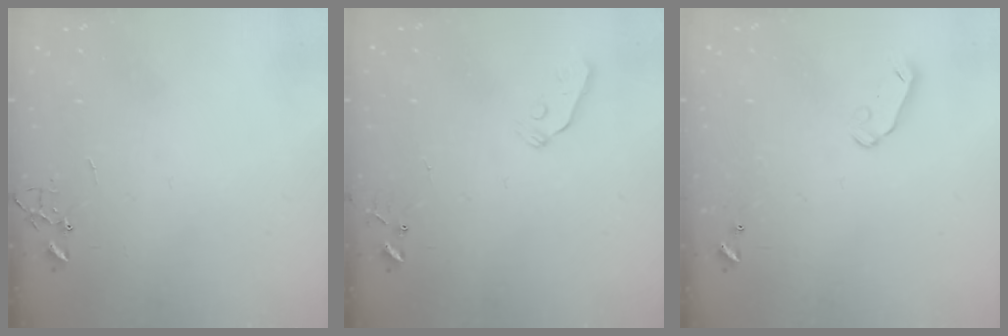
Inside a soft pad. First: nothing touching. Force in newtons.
{"total": 3.2, "press": 3.1, "slide": 0.6}
{"total": 5.8, "press": 5.8, "slide": 0.5}